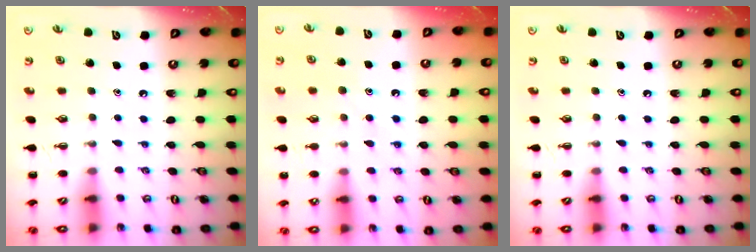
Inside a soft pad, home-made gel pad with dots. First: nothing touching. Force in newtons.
{"total": 8.5, "press": 8.4, "slide": 1.1}
{"total": 0.0}